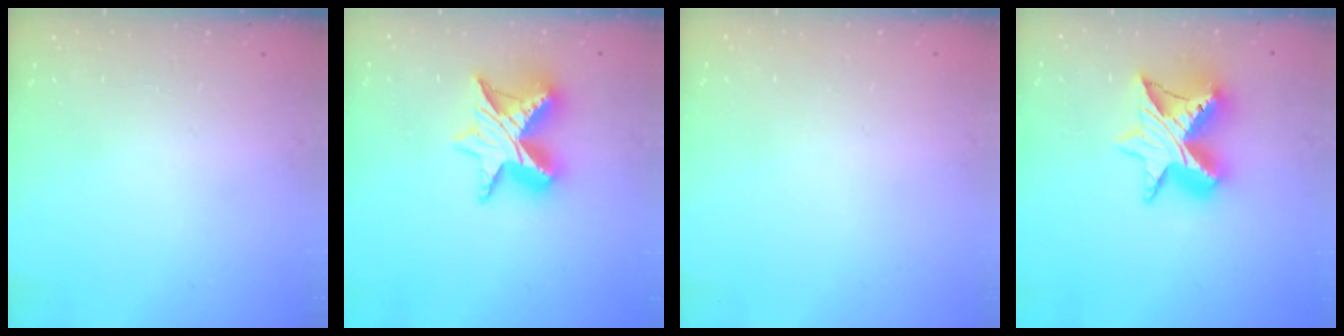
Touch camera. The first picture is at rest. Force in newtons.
{"total": 11.9, "press": 11.9, "slide": 0.8}
{"total": 0.0}
{"total": 13.3, "press": 13.2, "slide": 0.9}